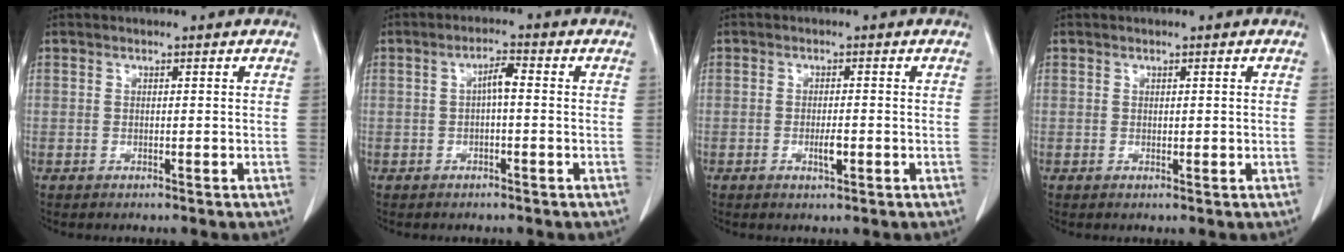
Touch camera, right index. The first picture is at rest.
{"total": 2.7, "force": [0.1, 0.6, 2.6], "torque": [-0.045, 0.008, 0.002]}
{"total": 2.2, "force": [-0.7, 0.6, 2.0], "torque": [-0.037, -0.001, -0.008]}
{"total": 0.7, "force": [0.2, 0.5, 0.5], "torque": [-0.004, -0.001, 0.006]}